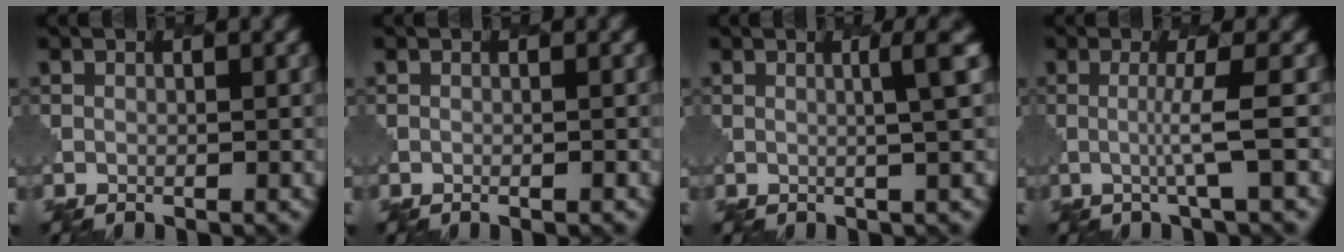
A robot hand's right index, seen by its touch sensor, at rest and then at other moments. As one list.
[{"total": 0.6, "force": [-0.2, 0.1, 0.5], "torque": [-0.004, -0.002, -0.006]}, {"total": 2.9, "force": [0.7, 0.4, 2.8], "torque": [-0.035, 0.004, 0.006]}, {"total": 2.5, "force": [0.0, 0.0, 2.5], "torque": [-0.043, -0.001, -0.009]}]